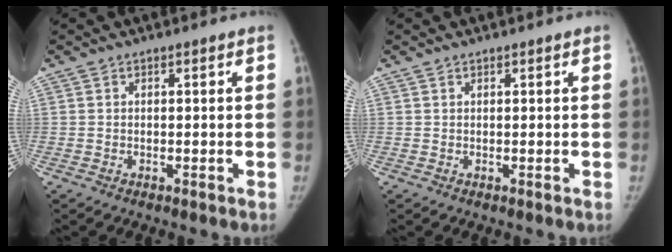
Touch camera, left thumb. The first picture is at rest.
{"total": 0.0}